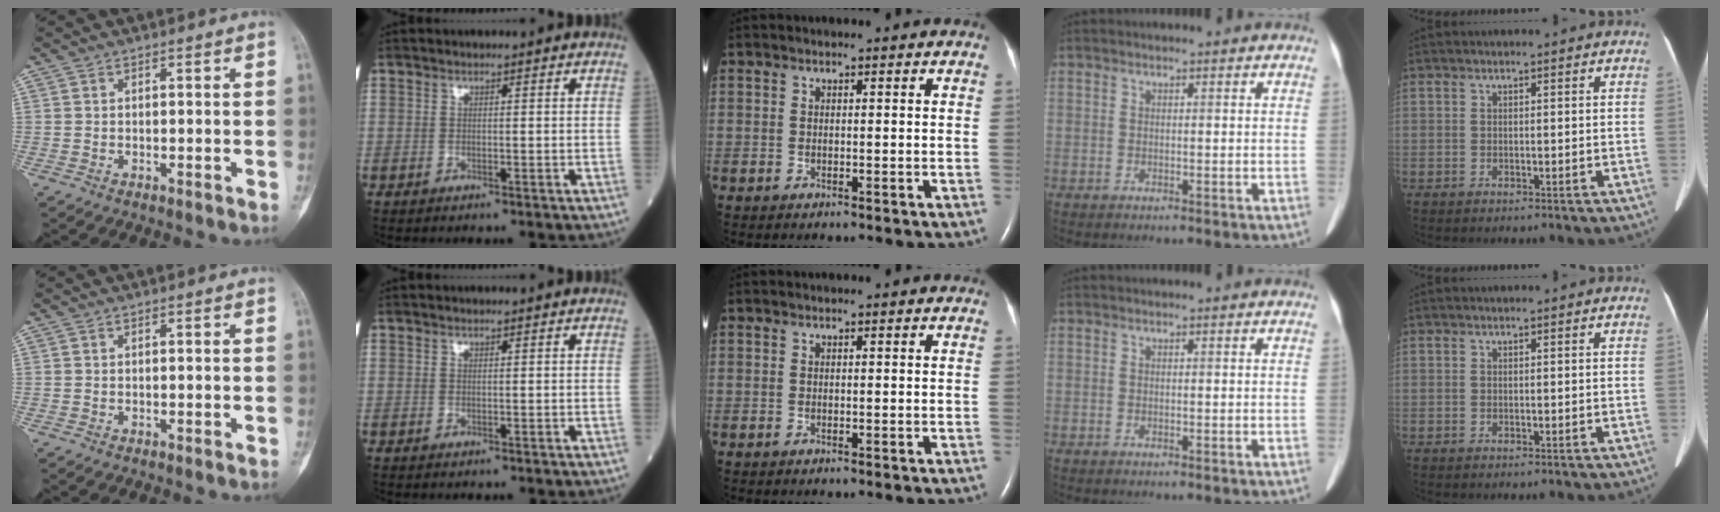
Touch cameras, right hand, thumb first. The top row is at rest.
{}